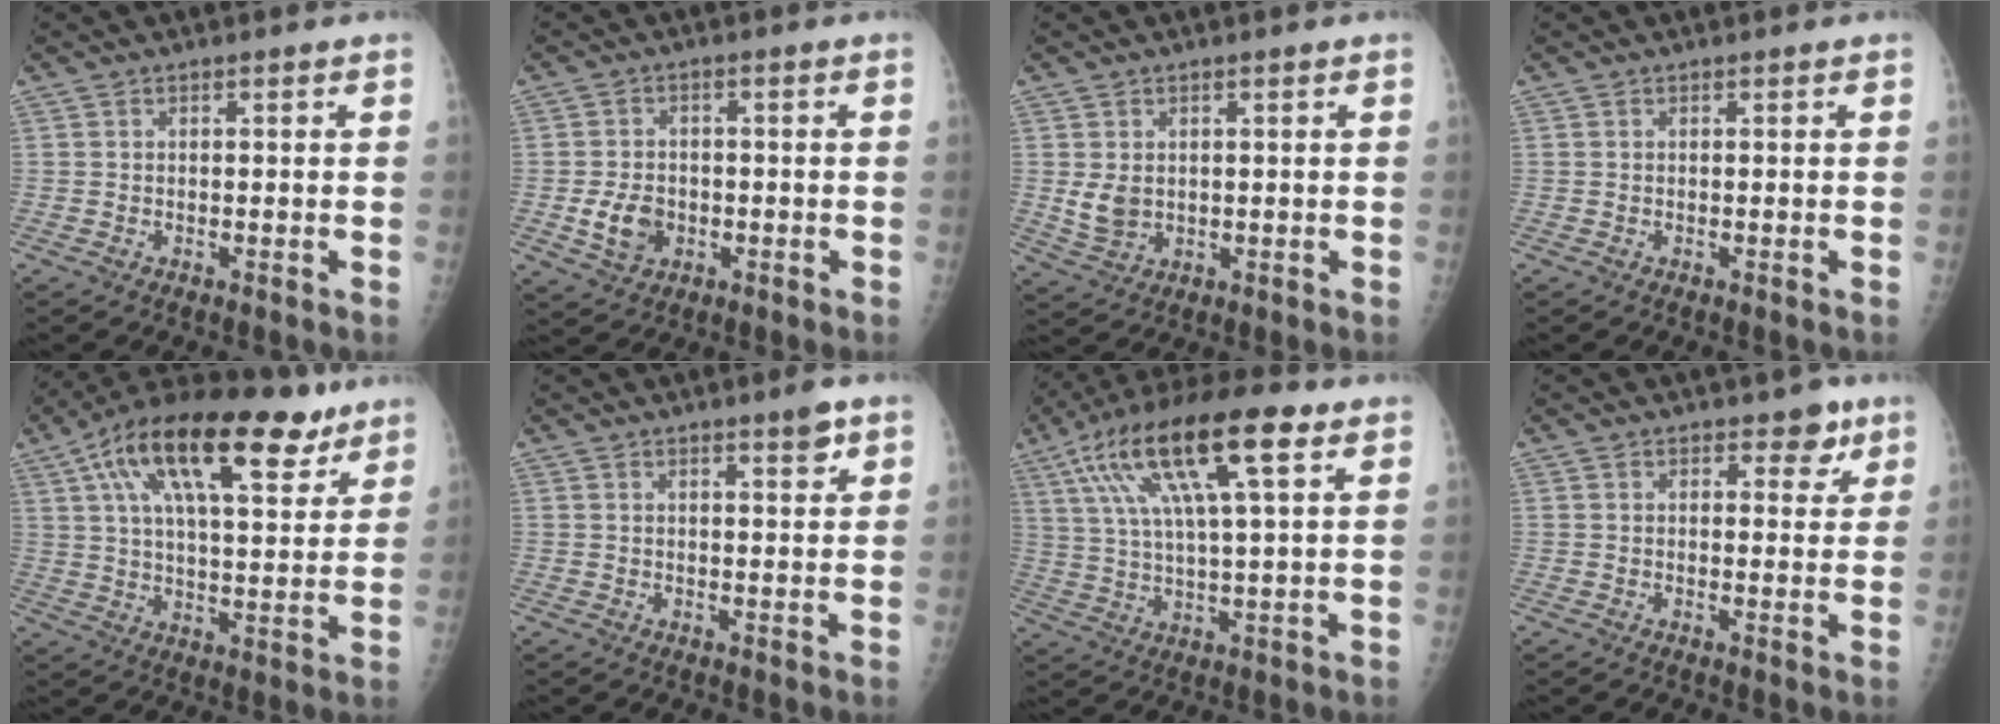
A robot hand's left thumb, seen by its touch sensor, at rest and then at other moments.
{"total": 6.1, "force": [-1.5, 4.7, 3.7], "torque": [-0.052, 0.004, -0.022]}
{"total": 4.2, "force": [0.5, 3.2, 2.7], "torque": [-0.039, -0.012, 0.020]}
{"total": 0.0}
{"total": 21.8, "force": [12.1, 8.7, 15.9], "torque": [-0.245, -0.010, 0.200]}
{"total": 3.2, "force": [2.1, 0.6, 2.4], "torque": [-0.029, -0.013, 0.029]}
{"total": 19.0, "force": [8.4, 5.2, 16.2], "torque": [-0.300, 0.007, 0.144]}
{"total": 4.3, "force": [2.7, 2.4, 2.3], "torque": [-0.001, -0.013, 0.032]}